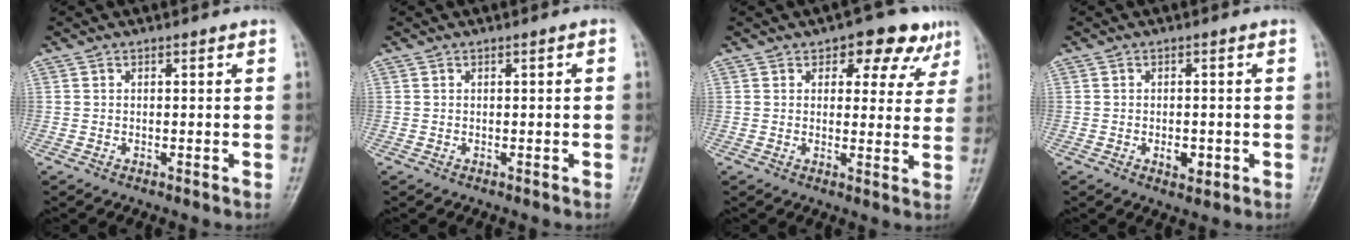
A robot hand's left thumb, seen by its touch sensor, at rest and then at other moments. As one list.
[{"total": 0.8, "force": [-0.1, 0.2, 0.8], "torque": [-0.011, 0.004, 0.000]}, {"total": 9.1, "force": [5.1, 5.2, 5.4], "torque": [-0.014, -0.015, 0.058]}, {"total": 3.2, "force": [-1.1, 1.9, 2.2], "torque": [-0.026, 0.003, -0.014]}]